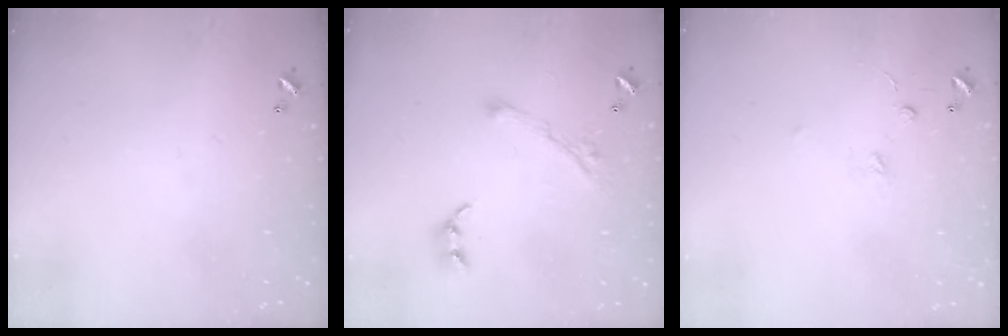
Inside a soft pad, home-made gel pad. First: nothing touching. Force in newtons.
{"total": 6.8, "press": 6.7, "slide": 1.1}
{"total": 2.5, "press": 2.3, "slide": 1.0}